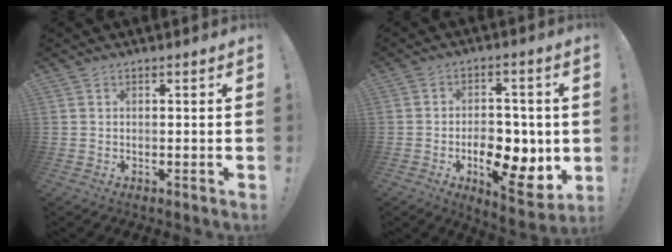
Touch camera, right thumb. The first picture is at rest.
{"total": 14.6, "force": [-3.6, 8.7, 11.1], "torque": [-0.132, 0.008, -0.052]}